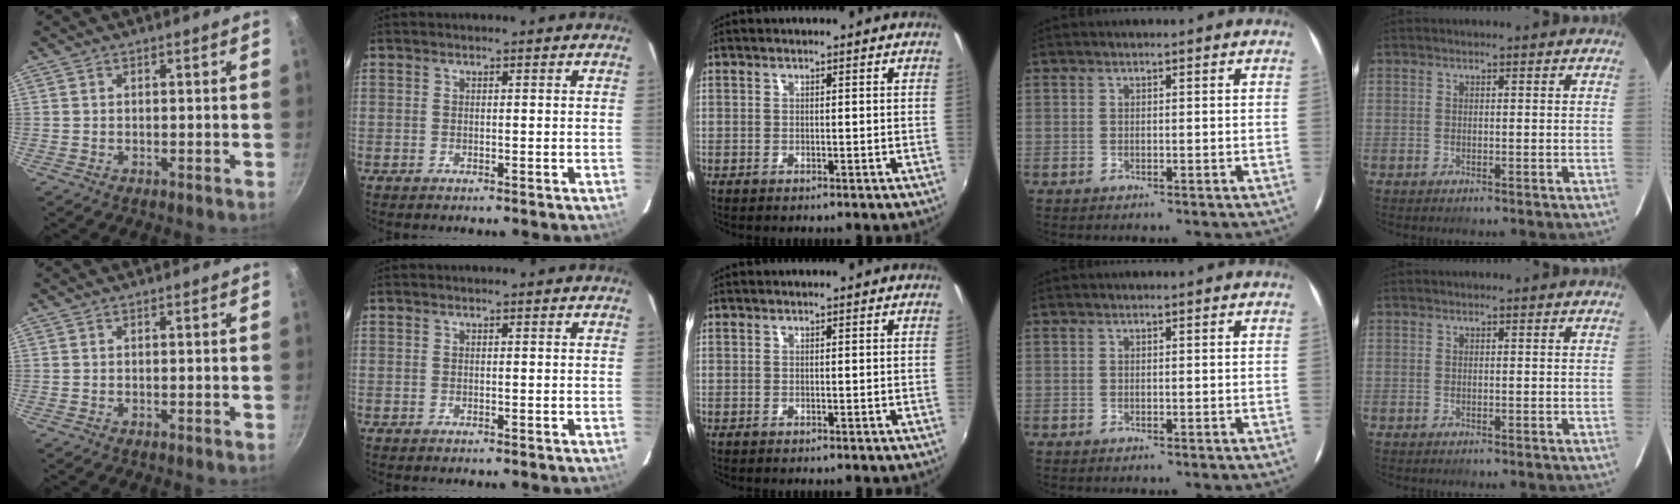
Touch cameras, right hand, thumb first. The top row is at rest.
{}